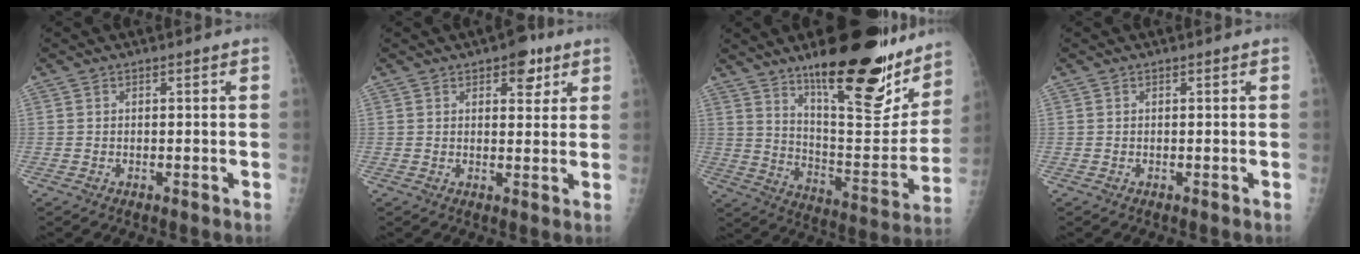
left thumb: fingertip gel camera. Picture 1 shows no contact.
{"total": 5.5, "force": [3.1, 2.9, 3.4], "torque": [-0.021, -0.012, 0.037]}
{"total": 26.7, "force": [17.8, 8.1, 18.1], "torque": [-0.220, -0.099, 0.275]}
{"total": 0.0}